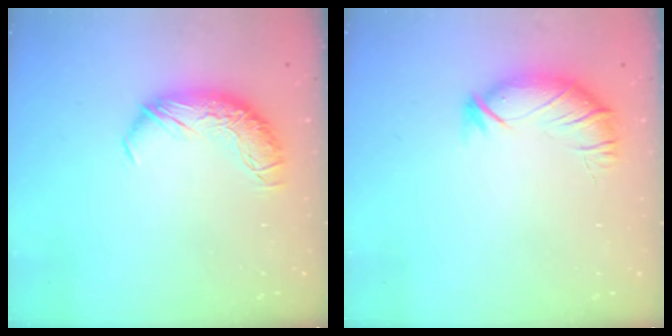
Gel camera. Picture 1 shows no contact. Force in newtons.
{"total": 3.2, "press": 2.6, "slide": 2.0}